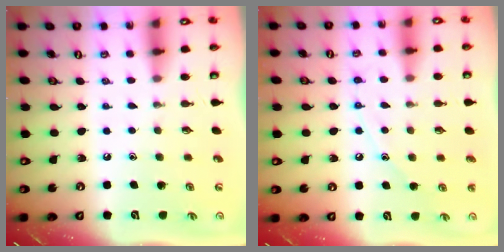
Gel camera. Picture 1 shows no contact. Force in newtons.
{"total": 8.3, "press": 8.3, "slide": 0.7}